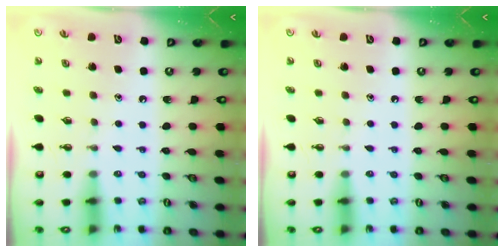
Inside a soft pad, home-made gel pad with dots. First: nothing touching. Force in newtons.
{"total": 0.0}